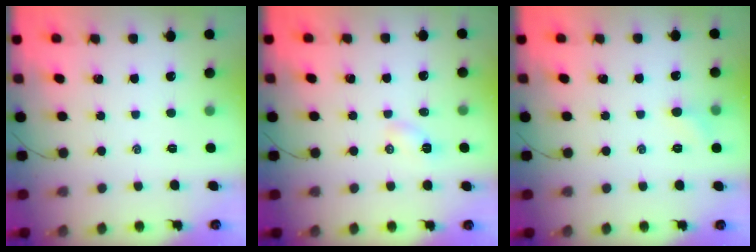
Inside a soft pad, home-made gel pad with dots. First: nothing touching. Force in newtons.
{"total": 2.9, "press": 2.7, "slide": 1.0}
{"total": 4.3, "press": 4.1, "slide": 1.3}